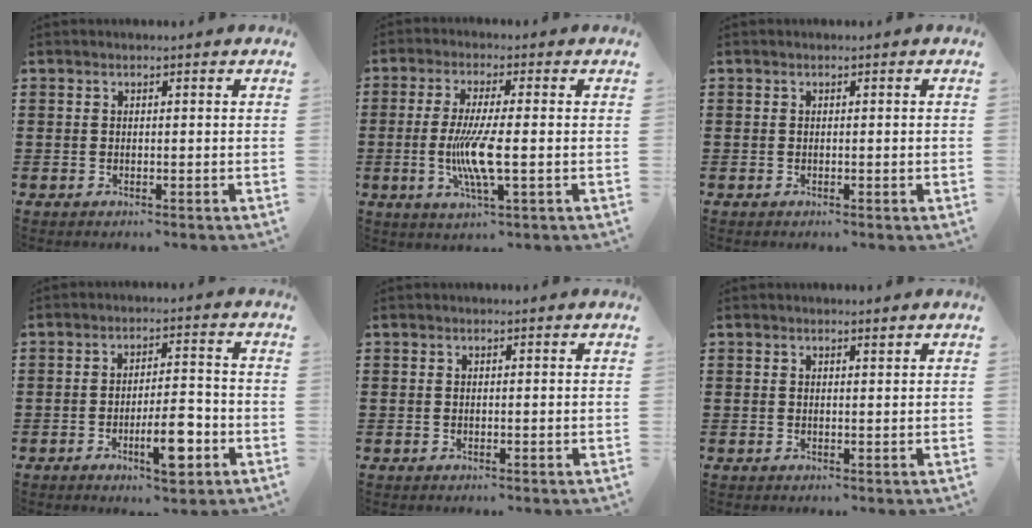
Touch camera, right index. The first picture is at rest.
{"total": 7.6, "force": [-1.2, 1.0, 7.5], "torque": [-0.157, -0.017, -0.028]}
{"total": 0.0}
{"total": 7.7, "force": [-3.4, 2.2, 6.6], "torque": [-0.115, 0.000, -0.057]}
{"total": 0.0}
{"total": 0.7, "force": [0.6, 0.0, 0.4], "torque": [0.000, -0.003, 0.009]}